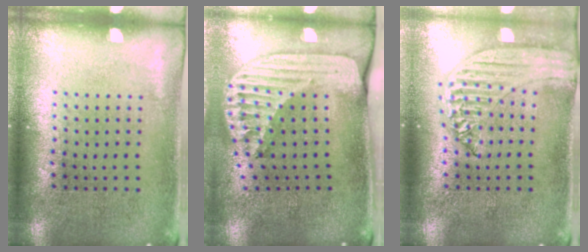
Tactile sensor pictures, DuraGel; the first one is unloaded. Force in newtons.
{"total": 2.5, "press": 1.8, "slide": 1.8}
{"total": 1.5, "press": 1.4, "slide": 0.3}